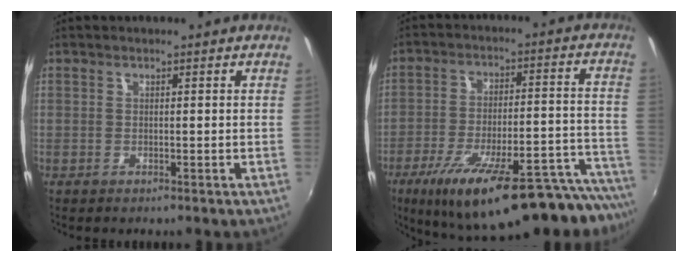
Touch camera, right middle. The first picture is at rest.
{"total": 29.0, "force": [-23.1, 4.6, 16.9], "torque": [-0.227, -0.044, -0.324]}